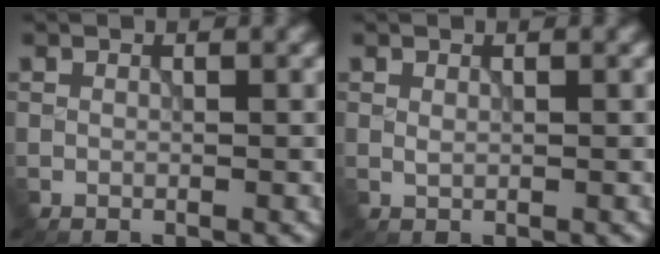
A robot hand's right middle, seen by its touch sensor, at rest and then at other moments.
{"total": 0.5, "force": [0.2, 0.3, 0.4], "torque": [-0.010, 0.000, 0.004]}